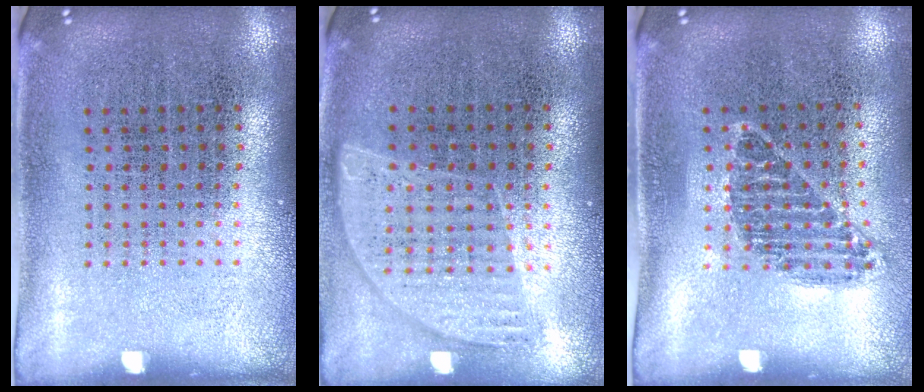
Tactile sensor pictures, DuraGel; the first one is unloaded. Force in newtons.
{"total": 0.8, "press": 0.8, "slide": 0.3}
{"total": 1.0, "press": 0.8, "slide": 0.5}